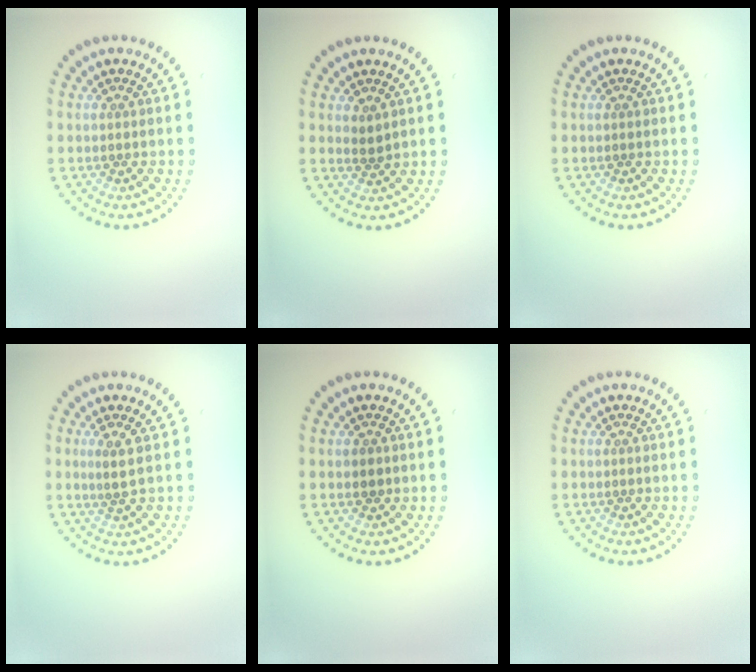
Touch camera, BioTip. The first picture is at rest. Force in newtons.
{"total": 1.1, "press": 0.9, "slide": 0.7}
{"total": 0.0}
{"total": 1.5, "press": 1.2, "slide": 1.0}
{"total": 0.9, "press": 0.8, "slide": 0.3}
{"total": 0.0}